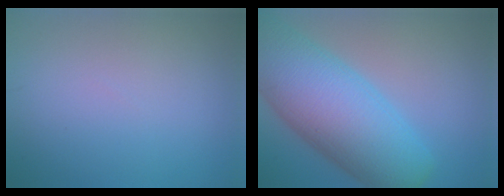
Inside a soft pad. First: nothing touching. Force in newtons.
{"total": 11.7, "press": 11.7, "slide": 0.4}